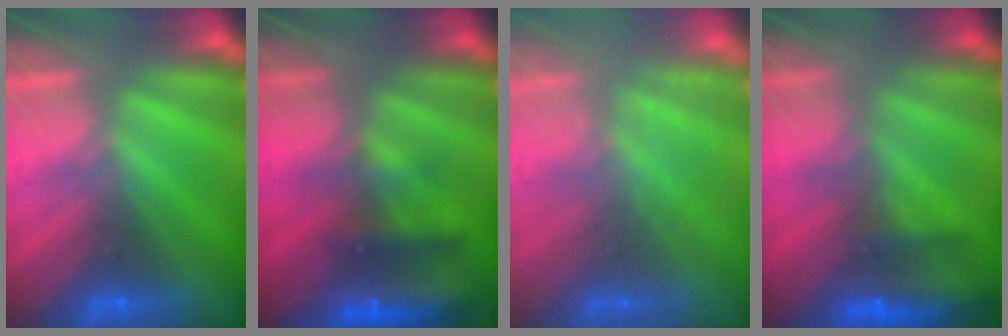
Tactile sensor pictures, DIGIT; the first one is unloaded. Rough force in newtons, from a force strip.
{"total": 9.0}
{"total": 2.9}
{"total": 9.6}